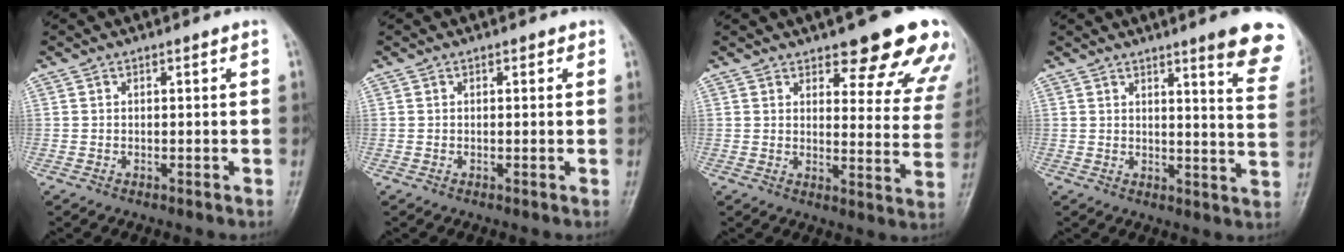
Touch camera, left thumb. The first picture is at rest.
{"total": 0.8, "force": [0.5, 0.6, 0.3], "torque": [0.006, -0.001, 0.001]}
{"total": 16.7, "force": [12.4, 5.4, 9.9], "torque": [-0.068, -0.065, 0.139]}
{"total": 12.8, "force": [8.7, 1.6, 9.3], "torque": [-0.087, -0.047, 0.092]}